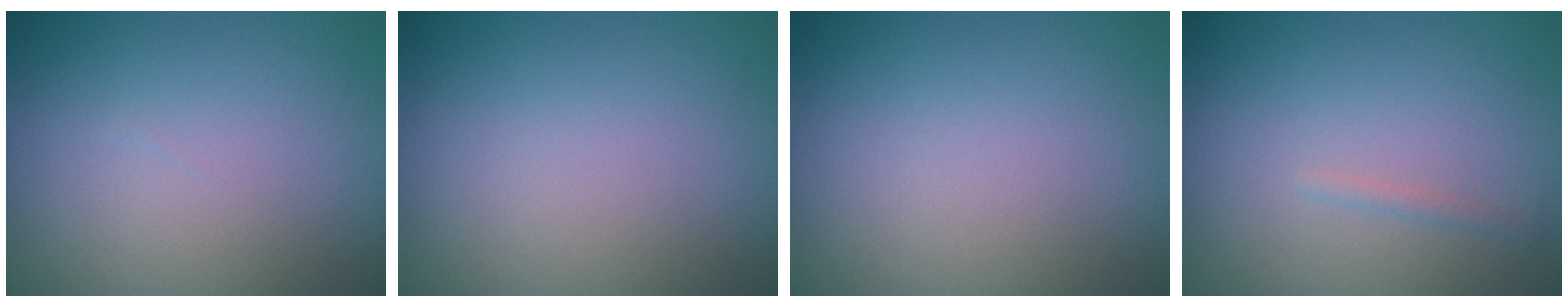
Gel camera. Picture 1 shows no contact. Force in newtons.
{"total": 0.0}
{"total": 0.0}
{"total": 0.6, "press": 0.6, "slide": 0.0}